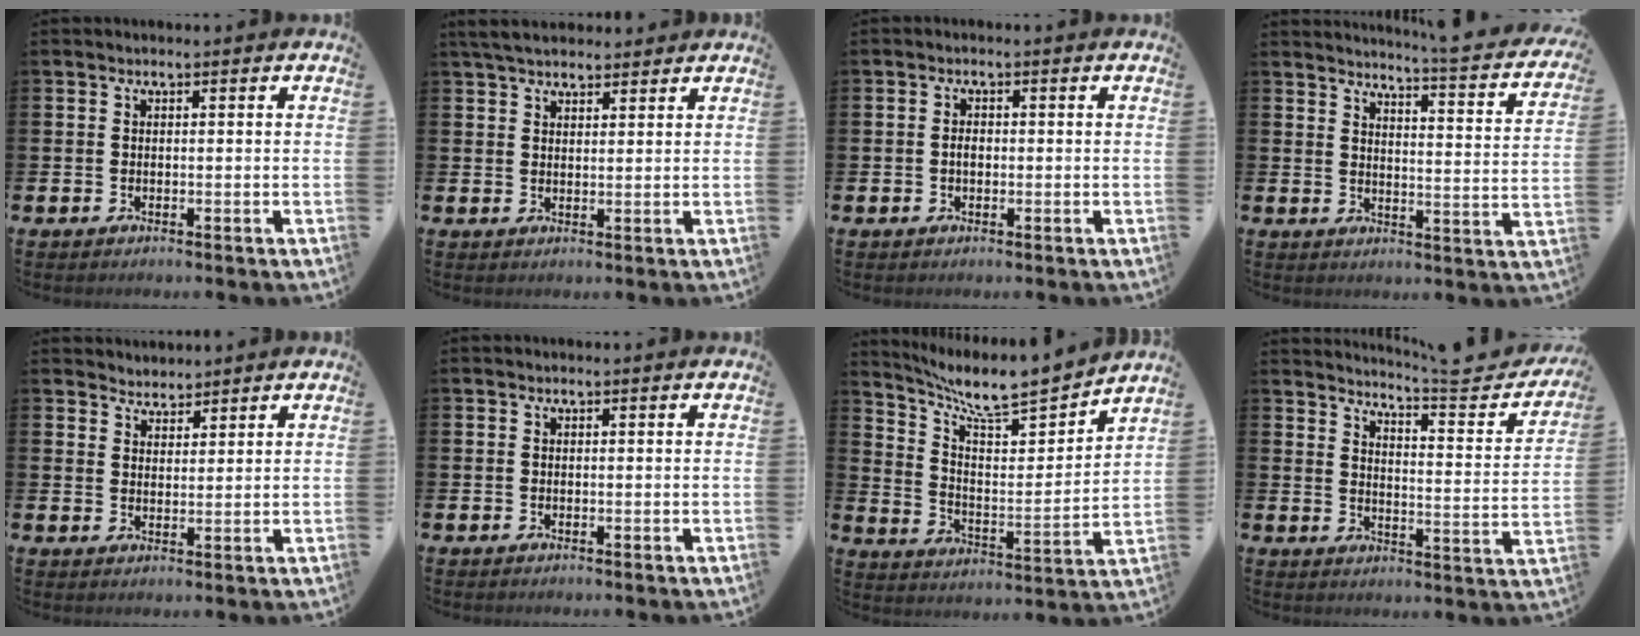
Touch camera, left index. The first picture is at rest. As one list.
[{"total": 4.3, "force": [3.9, 1.3, 1.2], "torque": [-0.033, -0.008, 0.073]}, {"total": 1.3, "force": [-0.2, 0.8, 1.0], "torque": [-0.011, 0.002, -0.007]}, {"total": 3.9, "force": [3.6, -0.3, 1.2], "torque": [-0.030, -0.041, 0.052]}, {"total": 3.2, "force": [3.0, 1.0, -0.6], "torque": [0.001, -0.010, 0.056]}, {"total": 0.0}, {"total": 8.2, "force": [7.7, 0.9, 2.7], "torque": [-0.082, -0.065, 0.128]}, {"total": 5.6, "force": [5.3, 0.1, 2.0], "torque": [-0.034, -0.052, 0.079]}]